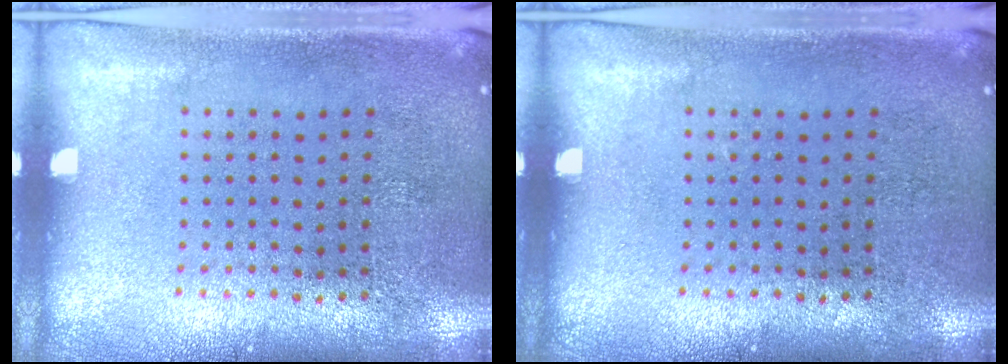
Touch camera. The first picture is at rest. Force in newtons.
{"total": 0.0}